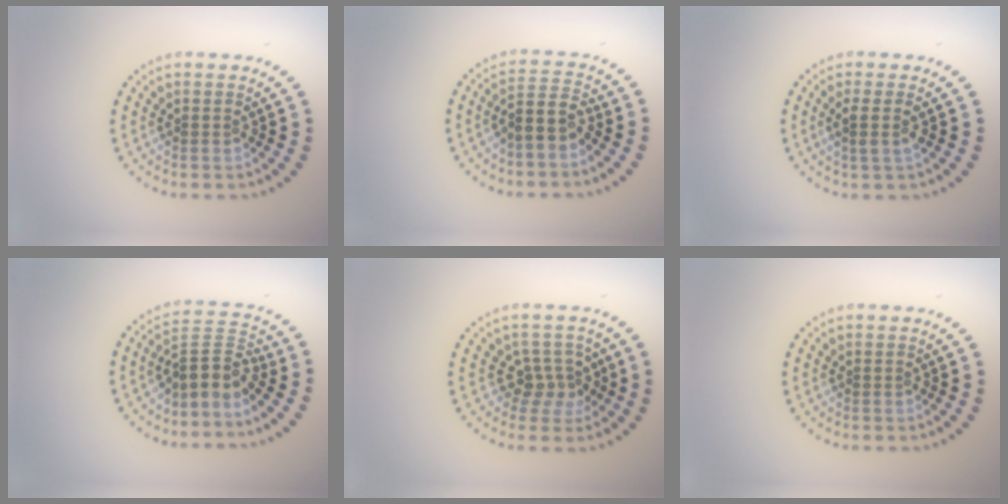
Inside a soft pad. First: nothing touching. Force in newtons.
{"total": 2.9, "press": 2.4, "slide": 1.6}
{"total": 1.8, "press": 1.5, "slide": 1.0}
{"total": 3.4, "press": 2.5, "slide": 2.3}
{"total": 2.6, "press": 2.0, "slide": 1.7}
{"total": 0.0}